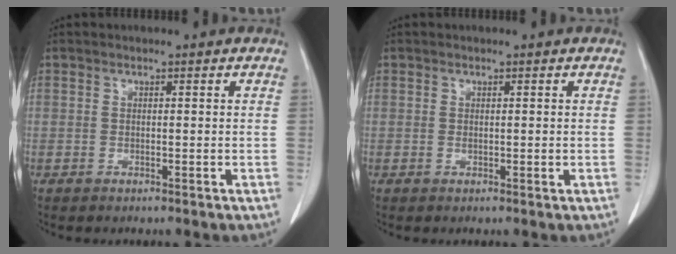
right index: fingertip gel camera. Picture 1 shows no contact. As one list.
[{"total": 0.8, "force": [-0.1, 0.2, 0.8], "torque": [-0.015, -0.003, 0.001]}]